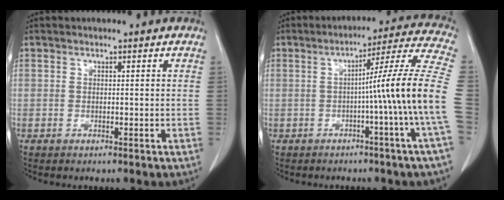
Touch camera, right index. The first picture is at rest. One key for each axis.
{"total": 14.4, "fx": -2.4, "fy": -3.1, "fz": 13.9, "tx": -0.182, "ty": 0.007, "tz": -0.043}